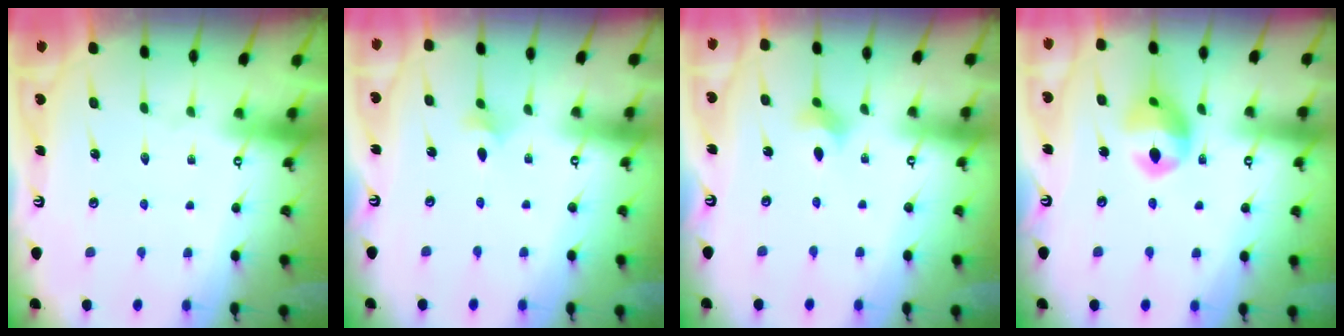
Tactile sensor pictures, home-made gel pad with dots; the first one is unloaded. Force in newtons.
{"total": 2.9, "press": 2.8, "slide": 0.7}
{"total": 3.2, "press": 3.1, "slide": 0.6}
{"total": 11.4, "press": 11.3, "slide": 0.9}